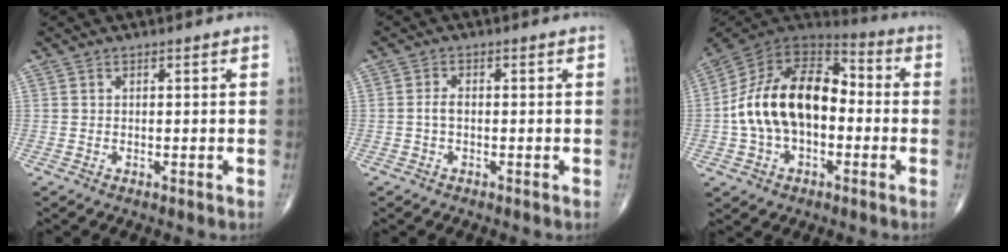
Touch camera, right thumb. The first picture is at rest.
{"total": 1.8, "force": [-0.4, 1.0, 1.4], "torque": [-0.028, 0.003, -0.010]}
{"total": 20.2, "force": [-1.4, 12.8, 15.6], "torque": [-0.260, 0.043, -0.031]}